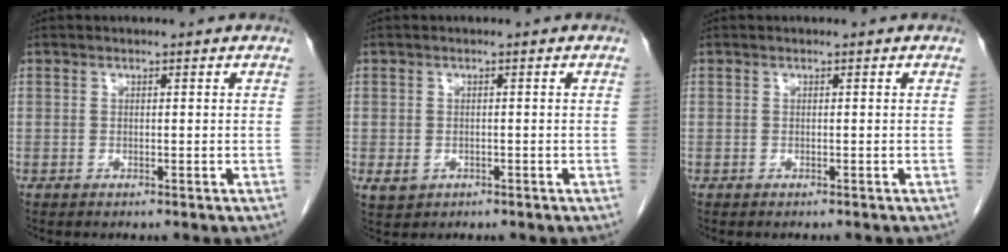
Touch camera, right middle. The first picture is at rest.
{"total": 2.2, "force": [-0.8, 1.8, 1.0], "torque": [-0.020, 0.000, -0.001]}
{"total": 0.8, "force": [-0.8, 0.2, 0.2], "torque": [-0.006, -0.002, -0.012]}